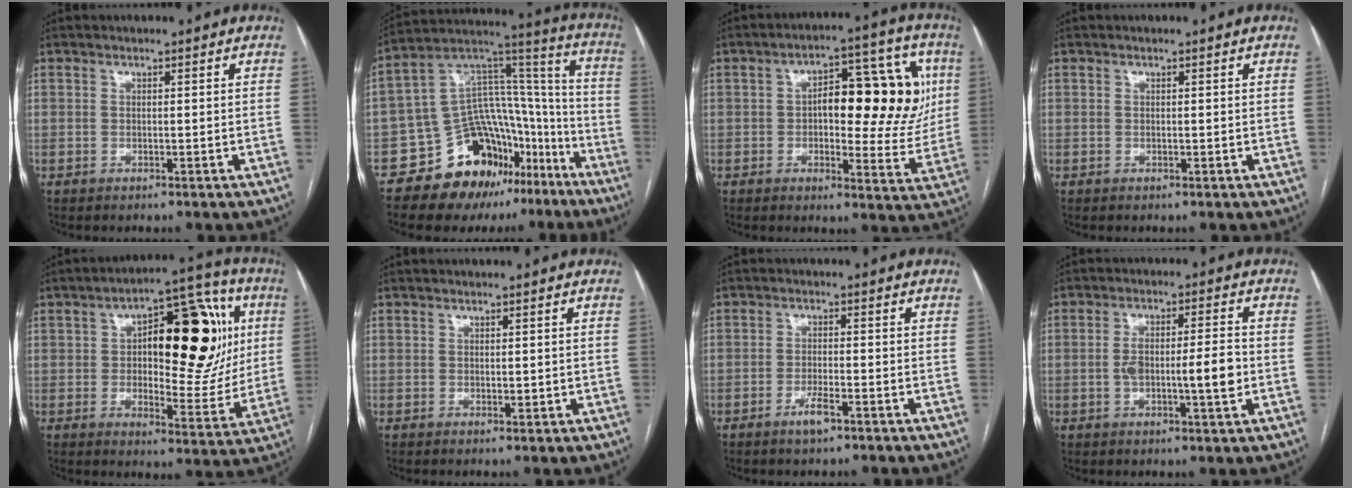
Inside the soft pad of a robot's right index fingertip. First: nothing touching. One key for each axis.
{"total": 19.1, "fx": -12.2, "fy": 11.0, "fz": 9.6, "tx": -0.128, "ty": 0.087, "tz": -0.191}
{"total": 16.0, "fx": 2.3, "fy": 6.8, "fz": 14.3, "tx": -0.176, "ty": 0.036, "tz": 0.035}
{"total": 0.0}
{"total": 21.3, "fx": 4.2, "fy": 8.7, "fz": 19.0, "tx": -0.258, "ty": 0.037, "tz": 0.061}
{"total": 1.2, "fx": 0.0, "fy": 0.6, "fz": 1.0, "tx": -0.015, "ty": -0.004, "tz": 0.003}
{"total": 3.1, "fx": -2.0, "fy": 0.5, "fz": 2.4, "tx": -0.045, "ty": -0.001, "tz": -0.036}
{"total": 8.1, "fx": -1.2, "fy": 1.4, "fz": 7.9, "tx": -0.139, "ty": 0.007, "tz": -0.020}